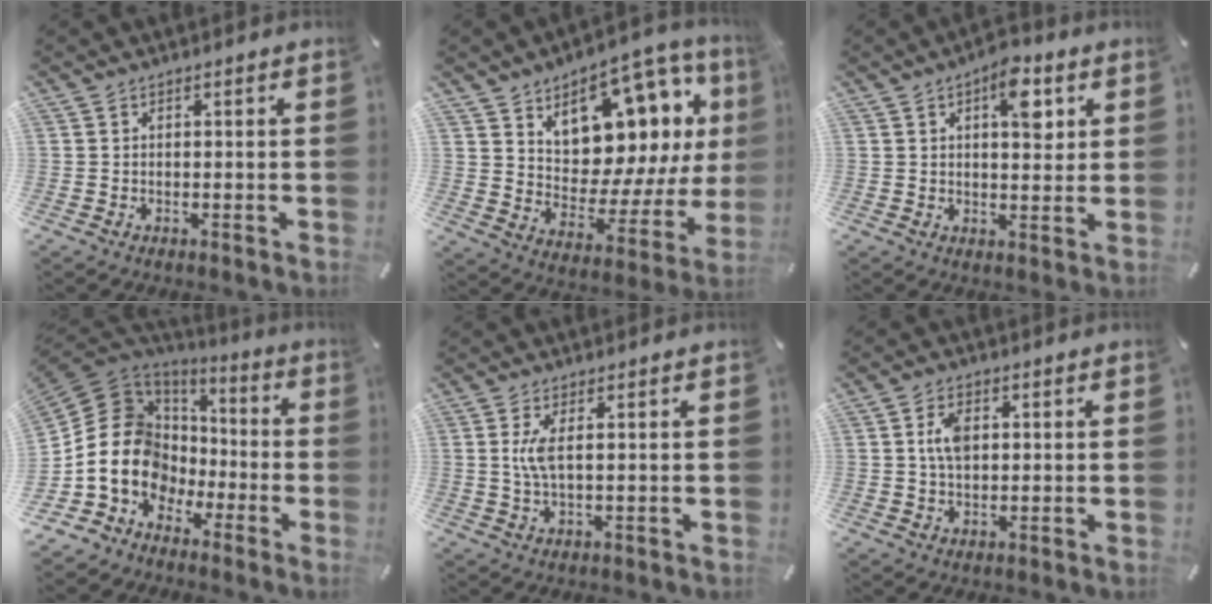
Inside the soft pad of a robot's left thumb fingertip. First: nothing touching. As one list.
[{"total": 13.9, "force": [8.5, 8.8, 6.5], "torque": [-0.089, -0.089, 0.150]}, {"total": 8.7, "force": [3.4, 4.3, 6.7], "torque": [-0.071, -0.016, 0.050]}, {"total": 16.0, "force": [-2.9, 14.2, 6.7], "torque": [-0.161, -0.006, -0.049]}, {"total": 4.2, "force": [0.7, 1.0, 4.0], "torque": [-0.095, -0.006, 0.007]}, {"total": 5.2, "force": [0.9, 3.2, 4.0], "torque": [-0.084, 0.003, 0.011]}]